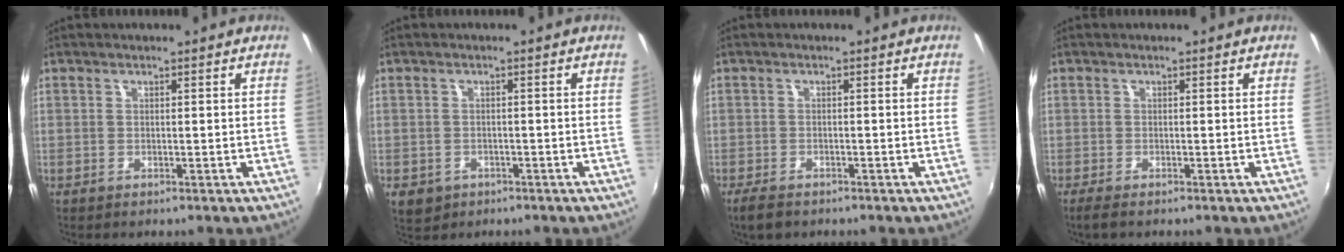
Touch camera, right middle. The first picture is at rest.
{"total": 4.3, "force": [-2.0, 3.4, 1.8], "torque": [-0.041, -0.007, -0.024]}
{"total": 3.4, "force": [-2.7, 1.3, 1.7], "torque": [-0.045, -0.010, -0.051]}
{"total": 1.8, "force": [-1.3, 0.1, 1.1], "torque": [-0.024, -0.006, -0.024]}